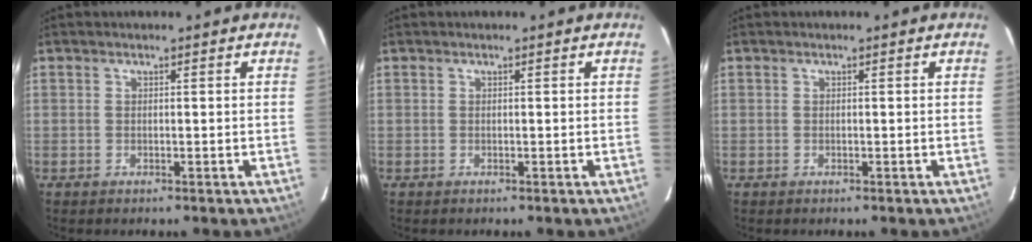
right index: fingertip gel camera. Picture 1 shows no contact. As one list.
[{"total": 0.0}, {"total": 0.0}]